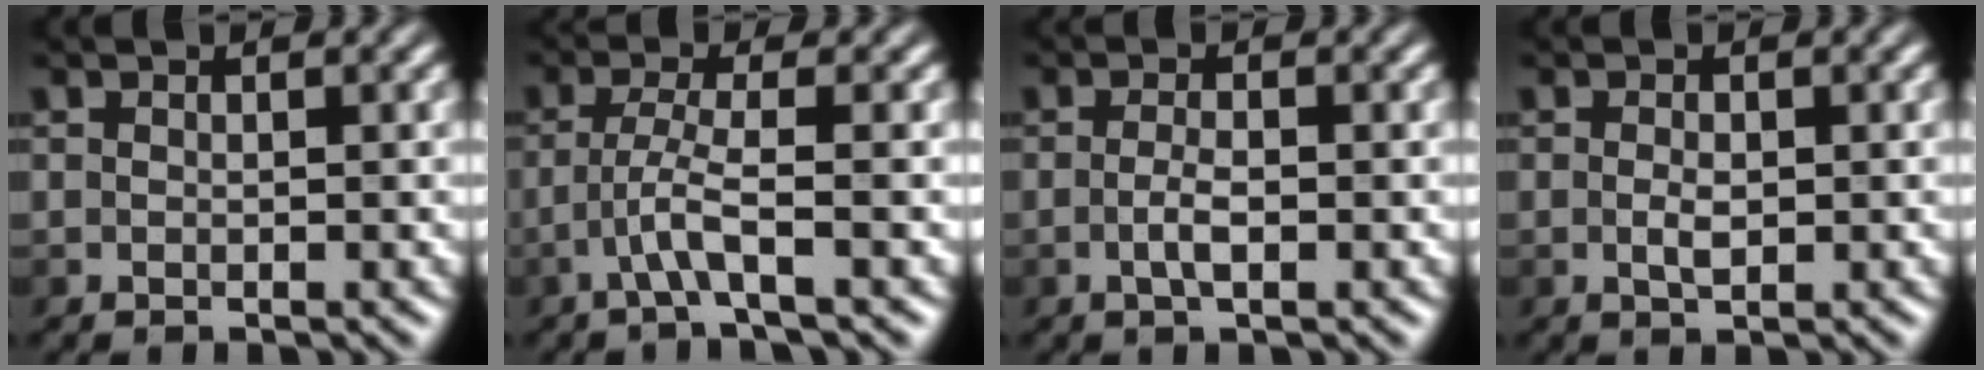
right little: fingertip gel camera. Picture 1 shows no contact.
{"total": 2.7, "force": [-1.4, -0.4, 2.2], "torque": [-0.052, 0.009, -0.034]}
{"total": 1.7, "force": [-0.6, 0.3, 1.5], "torque": [-0.033, 0.002, -0.012]}
{"total": 1.4, "force": [-0.2, 0.7, 1.2], "torque": [-0.025, 0.002, -0.001]}